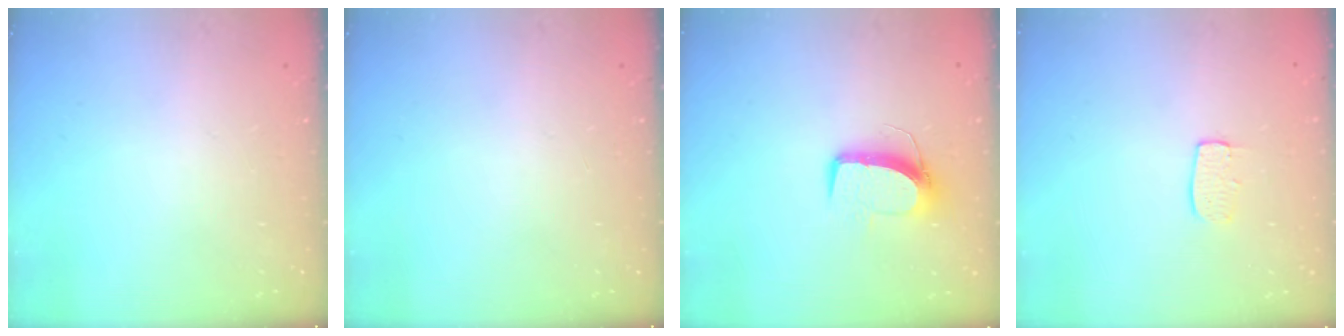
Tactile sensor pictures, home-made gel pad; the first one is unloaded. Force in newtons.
{"total": 0.0}
{"total": 10.2, "press": 10.2, "slide": 0.5}
{"total": 5.6, "press": 5.6, "slide": 0.4}